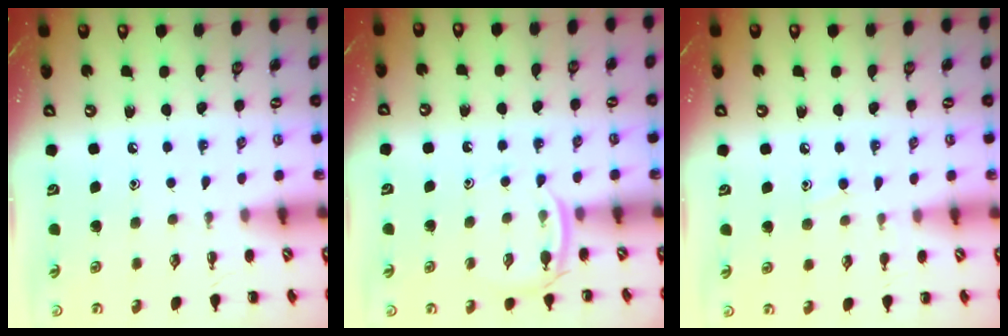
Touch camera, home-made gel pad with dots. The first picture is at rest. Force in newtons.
{"total": 4.7, "press": 4.5, "slide": 1.4}
{"total": 7.0, "press": 6.6, "slide": 2.3}